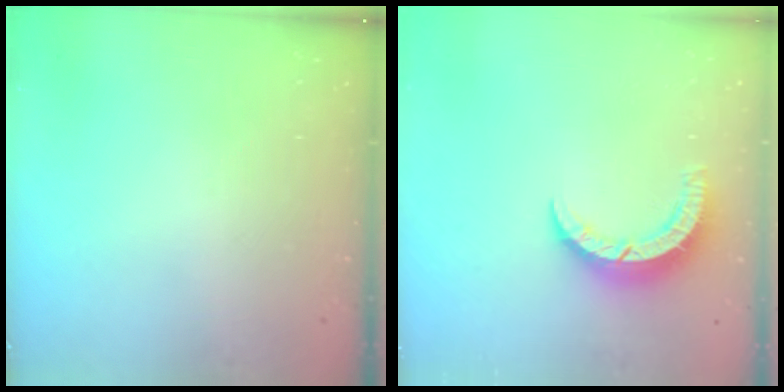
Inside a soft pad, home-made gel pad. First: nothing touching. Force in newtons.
{"total": 7.4, "press": 7.4, "slide": 0.7}